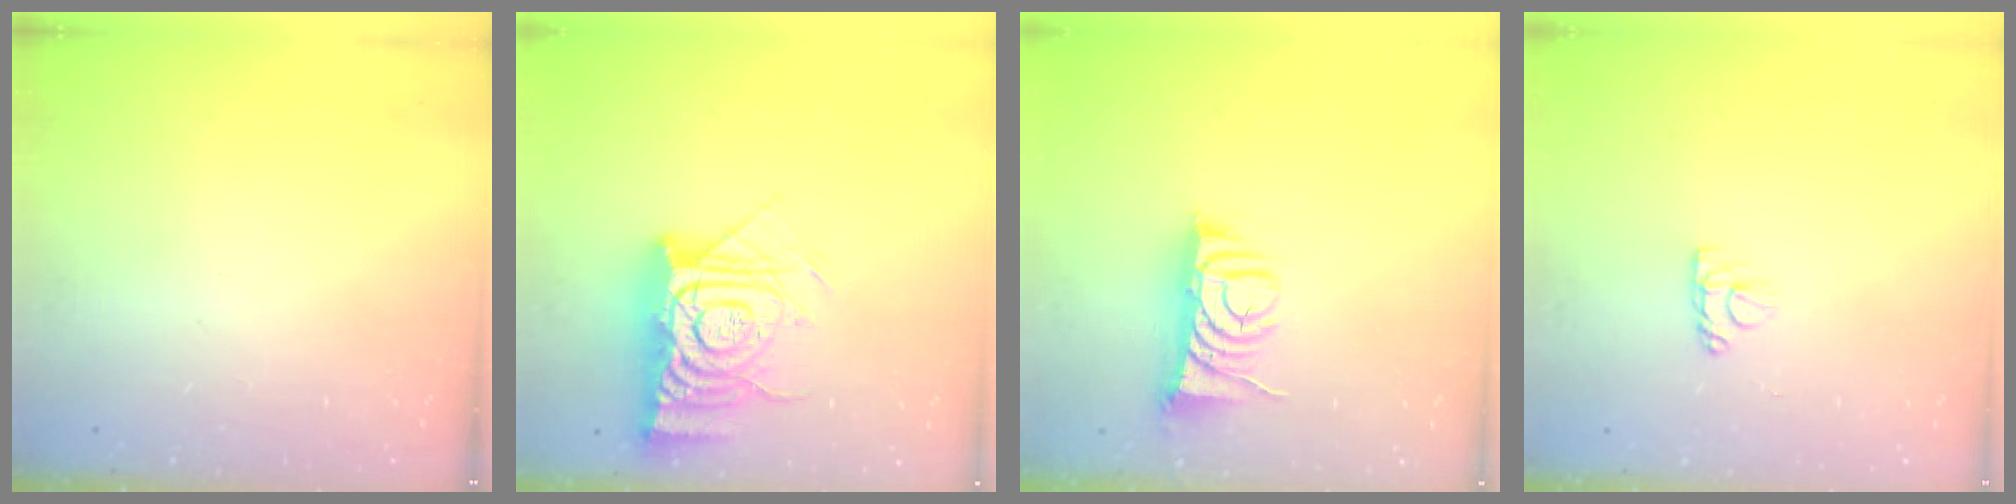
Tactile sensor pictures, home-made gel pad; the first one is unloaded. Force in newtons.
{"total": 14.6, "press": 14.5, "slide": 1.5}
{"total": 8.3, "press": 8.2, "slide": 0.8}
{"total": 4.9, "press": 4.9, "slide": 0.3}